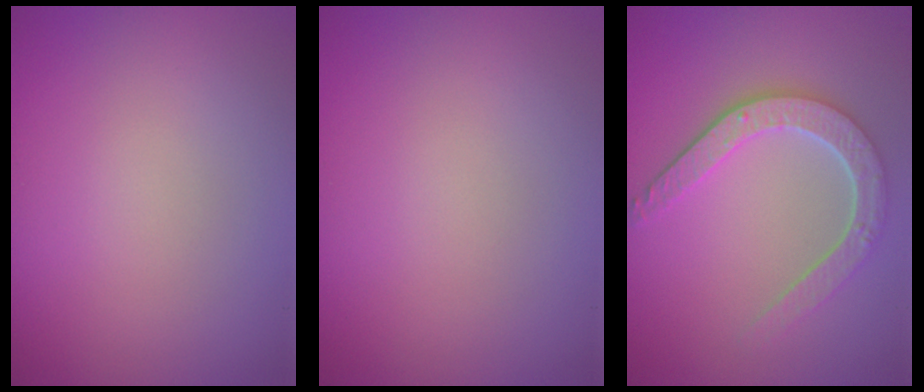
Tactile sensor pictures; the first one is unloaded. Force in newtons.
{"total": 0.0}
{"total": 4.2, "press": 3.4, "slide": 2.5}